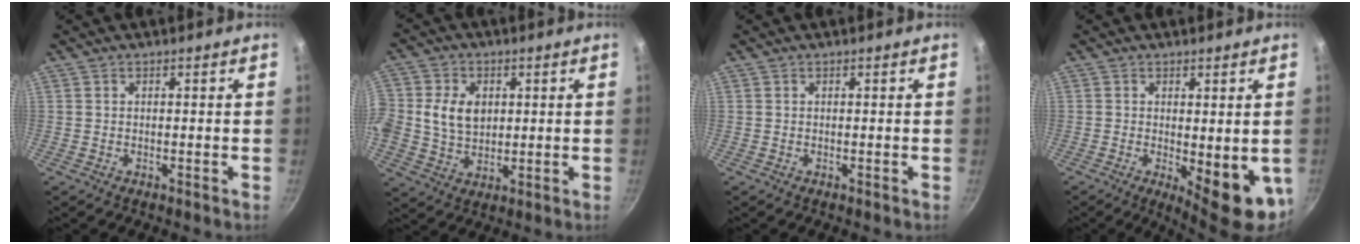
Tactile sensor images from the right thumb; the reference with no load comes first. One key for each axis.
{"total": 8.9, "fx": 1.2, "fy": 7.1, "fz": 5.3, "tx": -0.082, "ty": -0.002, "tz": 0.018}
{"total": 0.0}
{"total": 10.0, "fx": -1.4, "fy": 3.6, "fz": 9.2, "tx": -0.103, "ty": -0.009, "tz": -0.007}